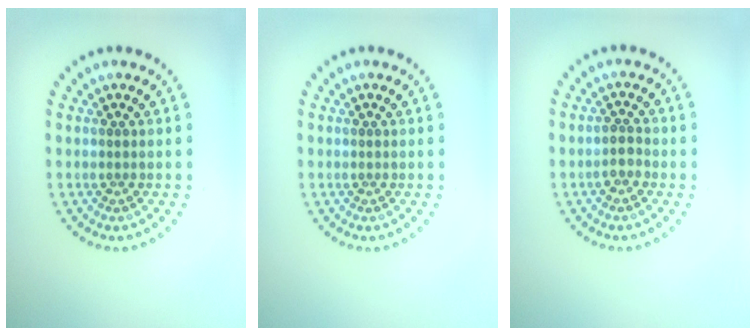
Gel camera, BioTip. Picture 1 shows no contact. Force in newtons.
{"total": 0.0}
{"total": 1.3, "press": 1.1, "slide": 0.6}